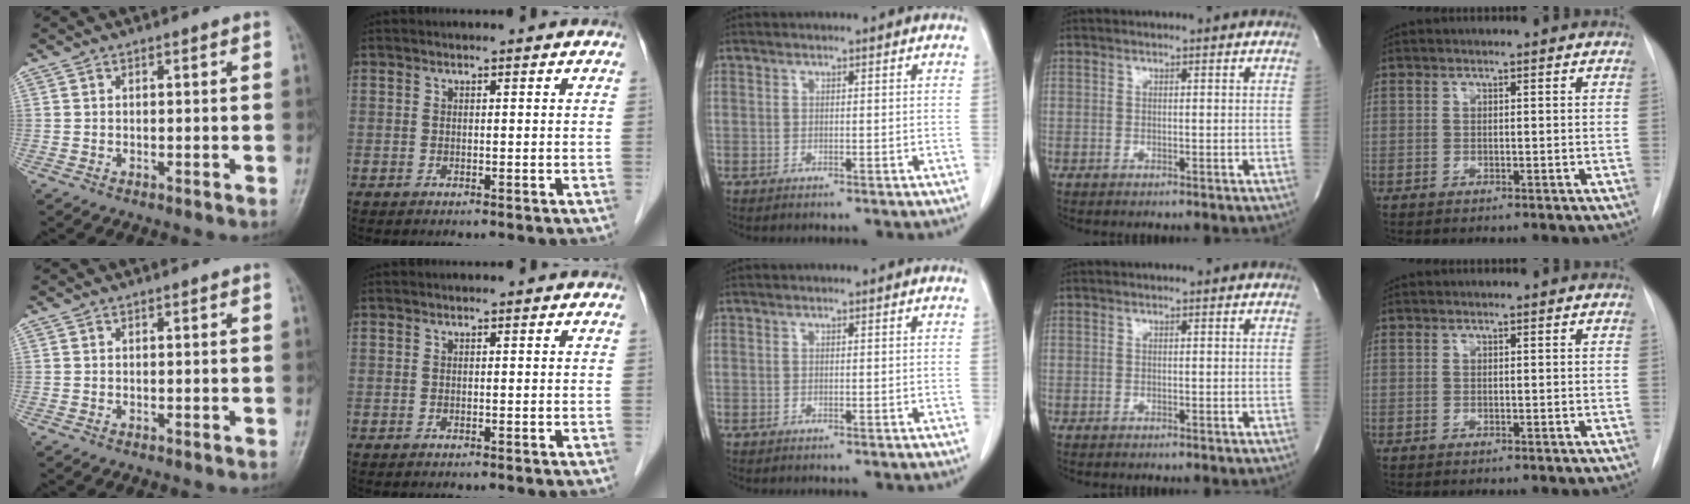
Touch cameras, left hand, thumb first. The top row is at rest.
{}